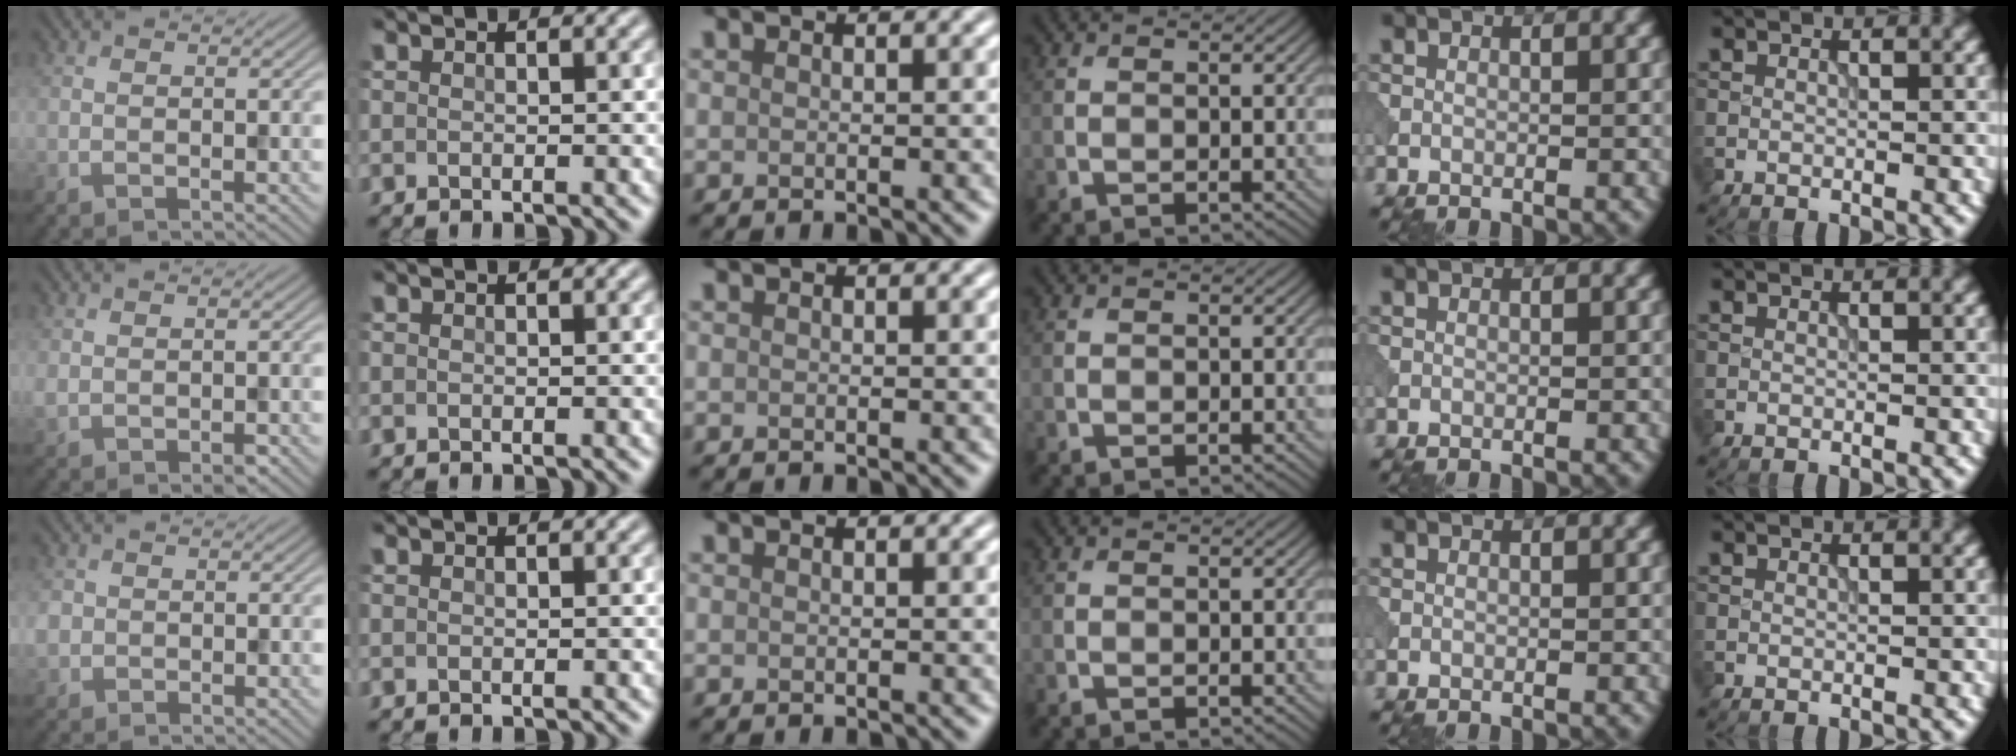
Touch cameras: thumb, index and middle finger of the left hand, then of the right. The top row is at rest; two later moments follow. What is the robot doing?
{"motion": "open", "object": "sandwich press"}